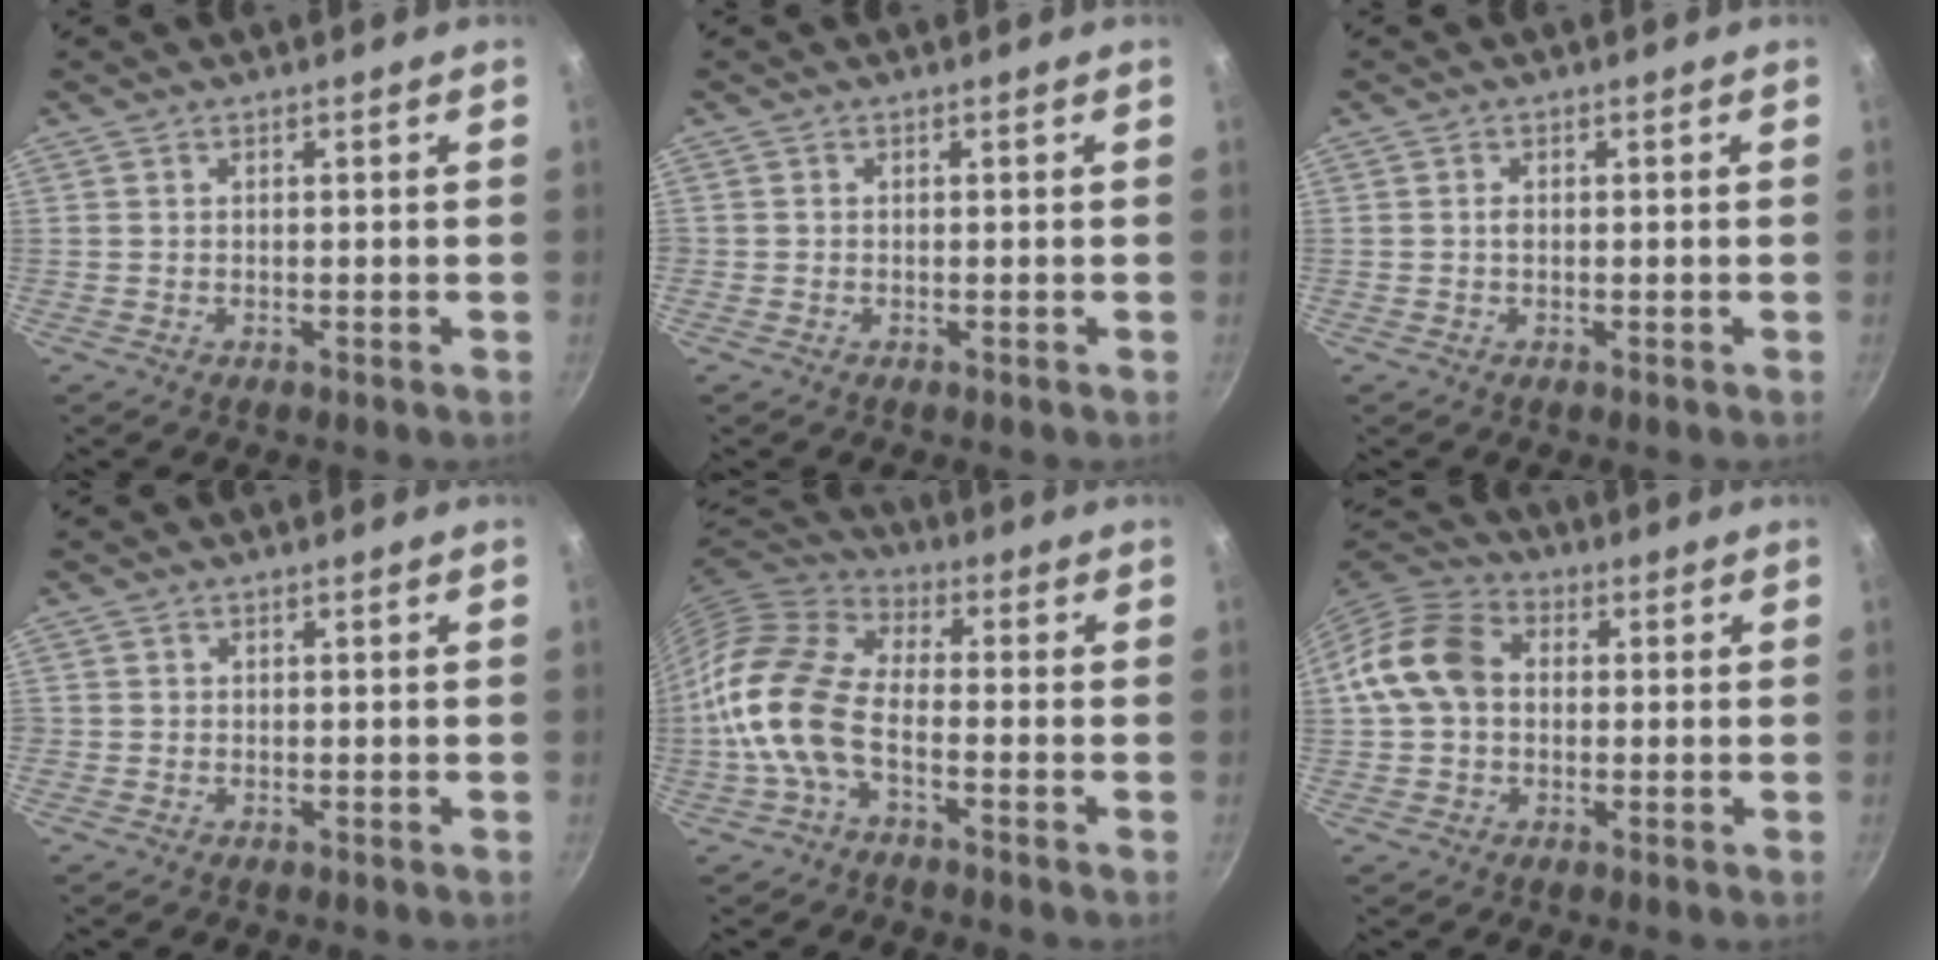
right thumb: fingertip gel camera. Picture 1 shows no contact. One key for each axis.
{"total": 0.0}
{"total": 0.8, "fx": 0.0, "fy": 0.5, "fz": 0.6, "tx": -0.013, "ty": 0.003, "tz": -0.001}
{"total": 0.7, "fx": -0.1, "fy": 0.7, "fz": 0.0, "tx": 0.001, "ty": 0.002, "tz": -0.004}
{"total": 13.2, "fx": -4.0, "fy": 7.0, "fz": 10.5, "tx": -0.203, "ty": 0.038, "tz": -0.096}
{"total": 11.0, "fx": 0.4, "fy": 8.4, "fz": 7.1, "tx": -0.110, "ty": 0.028, "tz": -0.009}